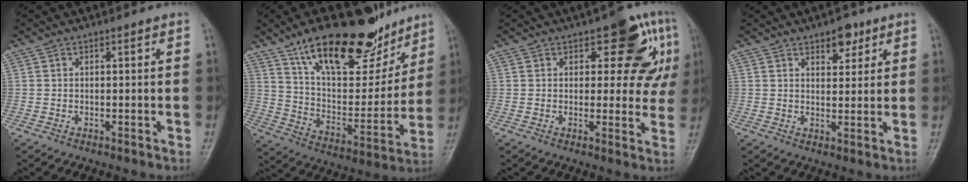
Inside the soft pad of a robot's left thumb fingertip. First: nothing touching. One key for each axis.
{"total": 23.8, "fx": 15.9, "fy": 10.0, "fz": 14.6, "tx": -0.180, "ty": -0.062, "tz": 0.264}
{"total": 12.3, "fx": 4.6, "fy": 5.9, "fz": 9.8, "tx": -0.062, "ty": -0.010, "tz": 0.050}
{"total": 4.5, "fx": 2.8, "fy": 2.4, "fz": 2.6, "tx": -0.015, "ty": -0.015, "tz": 0.039}